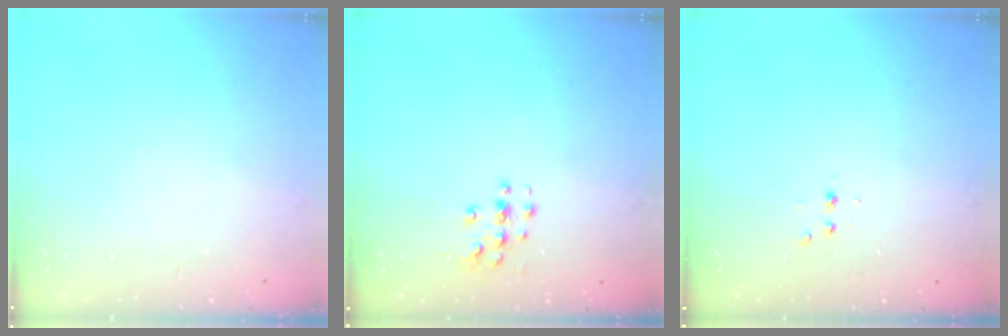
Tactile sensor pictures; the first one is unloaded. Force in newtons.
{"total": 3.4, "press": 3.4, "slide": 0.2}
{"total": 2.3, "press": 2.3, "slide": 0.3}